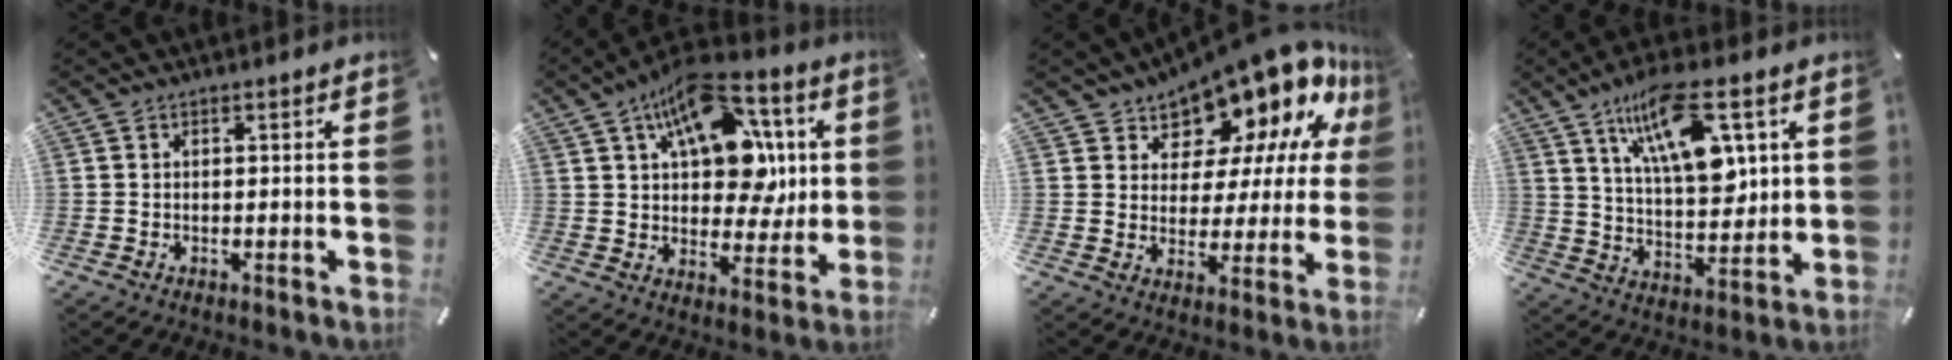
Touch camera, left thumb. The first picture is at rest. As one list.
[{"total": 17.9, "force": [7.7, 10.7, 12.1], "torque": [-0.188, -0.030, 0.139]}, {"total": 15.0, "force": [12.9, 6.4, 4.4], "torque": [-0.082, -0.122, 0.222]}, {"total": 17.1, "force": [8.1, 7.7, 13.0], "torque": [-0.220, -0.019, 0.135]}]